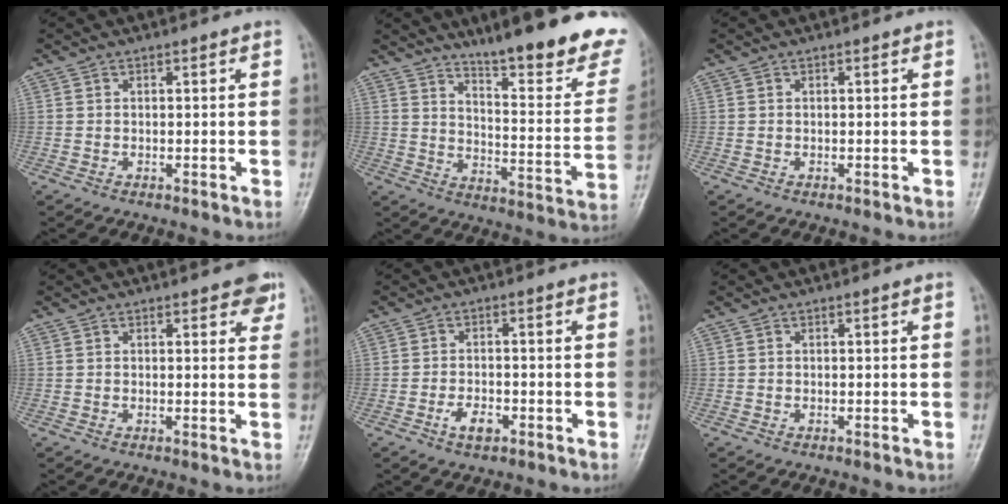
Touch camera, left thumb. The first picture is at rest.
{"total": 22.3, "force": [16.5, 4.3, 14.3], "torque": [-0.164, -0.103, 0.227]}
{"total": 0.0}
{"total": 3.8, "force": [2.4, 1.7, 2.4], "torque": [-0.005, -0.008, 0.024]}
{"total": 3.8, "force": [-1.8, 2.1, 2.5], "torque": [-0.040, 0.008, -0.032]}
{"total": 0.0}